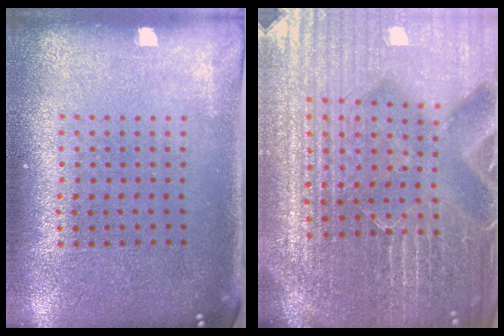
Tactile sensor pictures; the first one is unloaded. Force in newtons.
{"total": 6.0, "press": 5.5, "slide": 2.5}